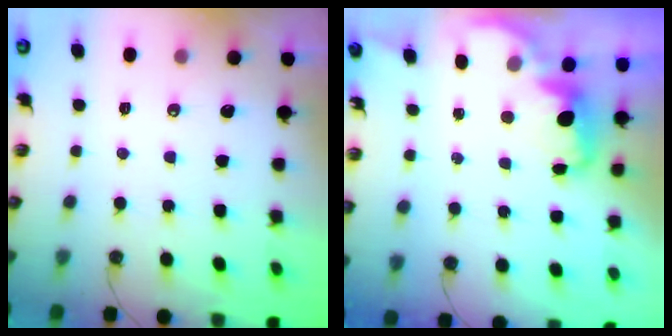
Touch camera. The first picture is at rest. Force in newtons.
{"total": 2.3, "press": 2.3, "slide": 0.5}